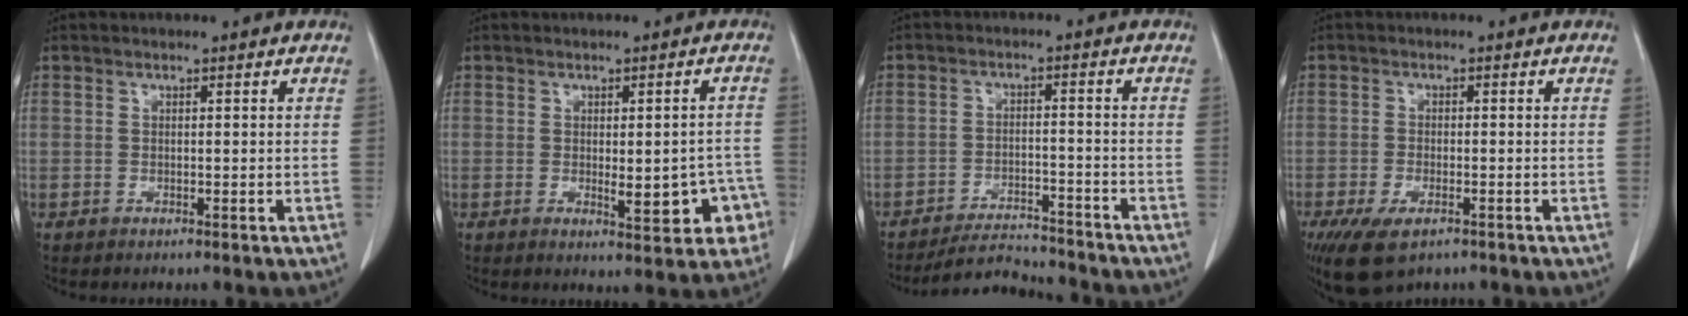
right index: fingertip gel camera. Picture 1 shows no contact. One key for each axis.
{"total": 7.2, "fx": -2.2, "fy": 2.5, "fz": 6.4, "tx": -0.069, "ty": 0.009, "tz": -0.021}
{"total": 6.7, "fx": -6.6, "fy": 1.2, "fz": 0.2, "tx": 0.001, "ty": 0.003, "tz": -0.110}
{"total": 8.0, "fx": -5.0, "fy": 3.6, "fz": 5.1, "tx": -0.098, "ty": -0.015, "tz": -0.082}